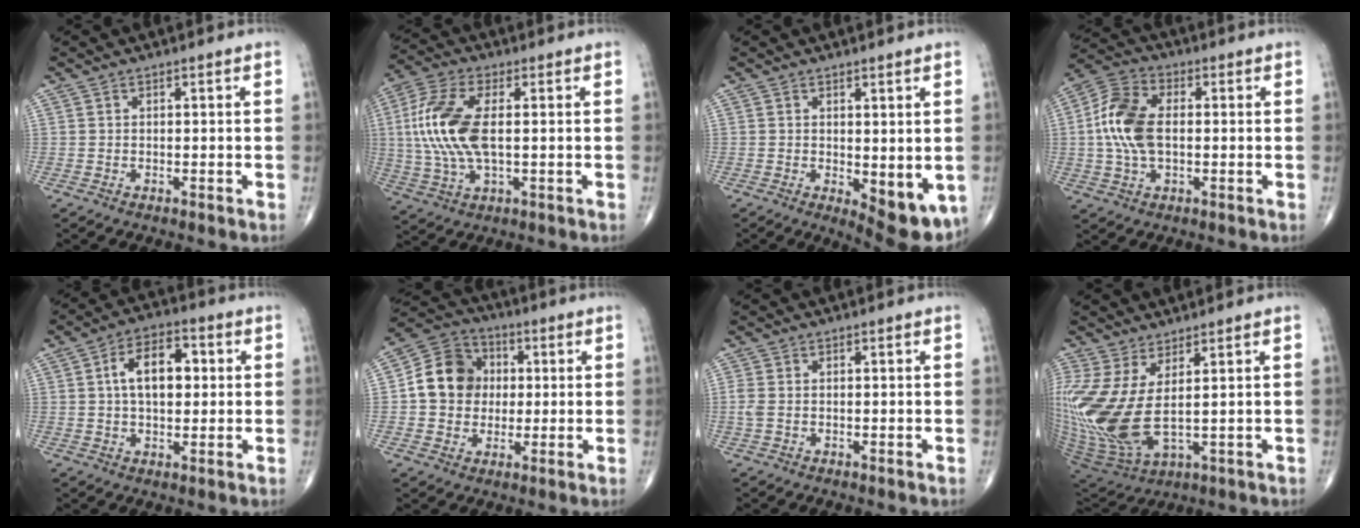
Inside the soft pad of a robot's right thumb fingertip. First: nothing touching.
{"total": 14.2, "force": [1.0, 6.5, 12.6], "torque": [-0.289, 0.005, 0.019]}
{"total": 8.7, "force": [-1.4, 3.8, 7.7], "torque": [-0.087, -0.021, -0.007]}
{"total": 11.8, "force": [0.1, 6.9, 9.6], "torque": [-0.203, 0.019, -0.002]}
{"total": 10.2, "force": [1.6, 5.9, 8.1], "torque": [-0.120, 0.017, 0.022]}
{"total": 11.9, "force": [0.9, 10.4, 5.8], "torque": [-0.075, 0.019, 0.007]}
{"total": 2.0, "force": [-0.2, 1.4, 1.5], "torque": [-0.051, 0.001, -0.006]}
{"total": 15.9, "force": [2.3, 6.4, 14.4], "torque": [-0.350, -0.033, 0.065]}